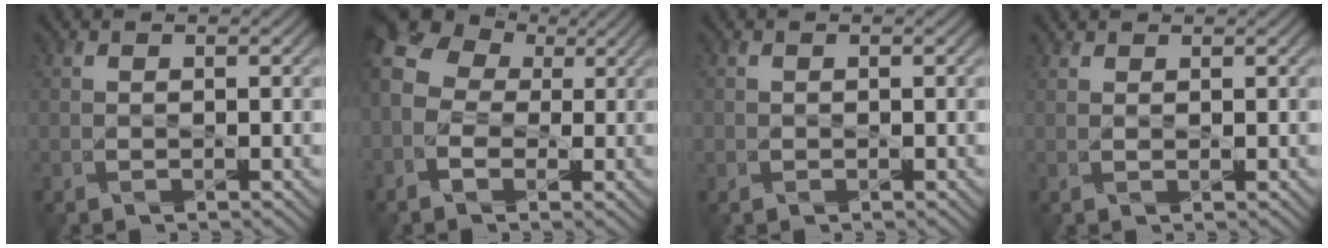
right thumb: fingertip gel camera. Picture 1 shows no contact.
{"total": 9.7, "force": [0.1, 7.9, 5.6], "torque": [-0.149, 0.010, -0.014]}
{"total": 0.6, "force": [0.0, 0.6, 0.0], "torque": [0.000, -0.002, -0.001]}
{"total": 1.0, "force": [1.0, 0.1, 0.2], "torque": [-0.010, 0.004, 0.024]}